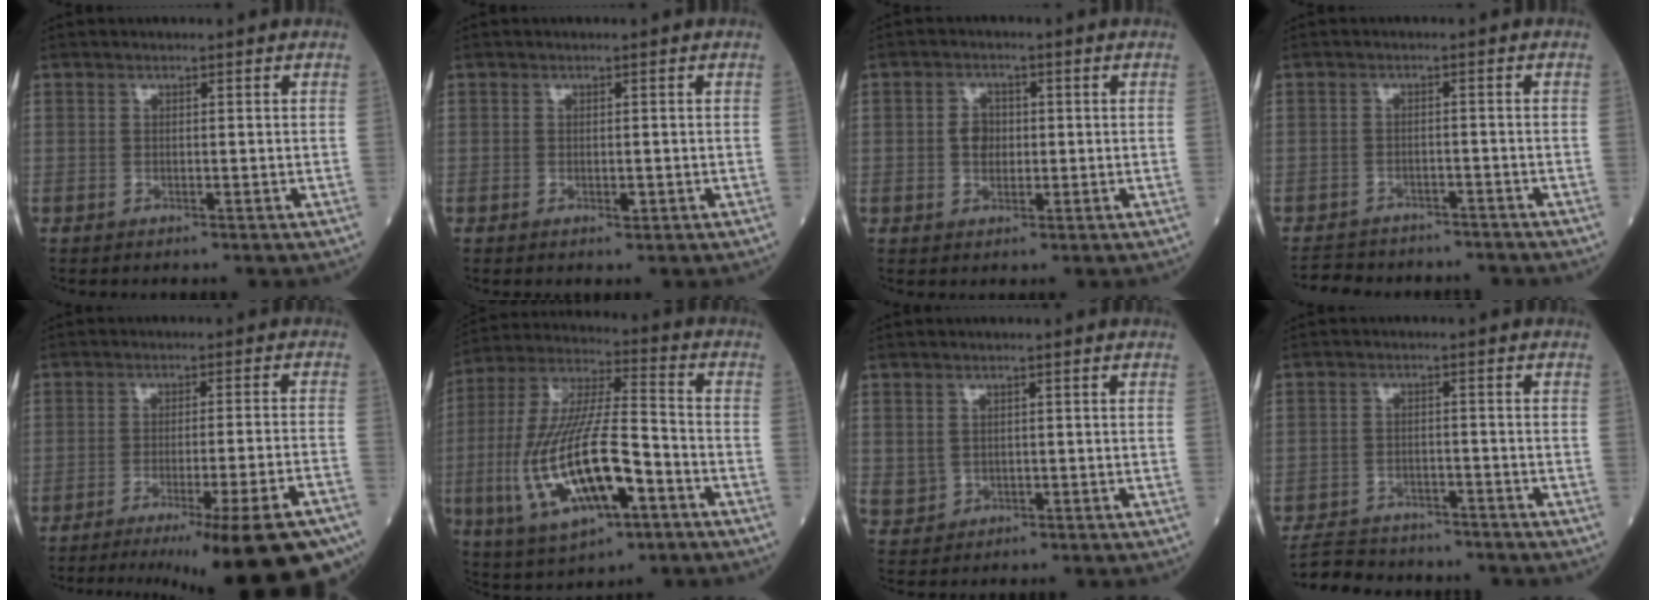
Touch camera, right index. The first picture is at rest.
{"total": 1.2, "force": [-0.3, 0.6, 1.0], "torque": [-0.011, -0.002, -0.004]}
{"total": 3.1, "force": [0.1, 2.6, 1.8], "torque": [-0.032, 0.006, -0.001]}
{"total": 10.5, "force": [-9.6, 3.3, 2.6], "torque": [-0.057, 0.002, -0.123]}
{"total": 20.0, "force": [-15.2, -0.3, 13.0], "torque": [-0.108, -0.031, -0.211]}
{"total": 18.9, "force": [-5.9, 5.0, 17.2], "torque": [-0.363, -0.010, -0.097]}
{"total": 2.6, "force": [0.2, 2.5, 0.6], "torque": [-0.011, 0.001, 0.013]}
{"total": 10.1, "force": [-9.3, 3.1, 2.5], "torque": [-0.050, 0.004, -0.136]}